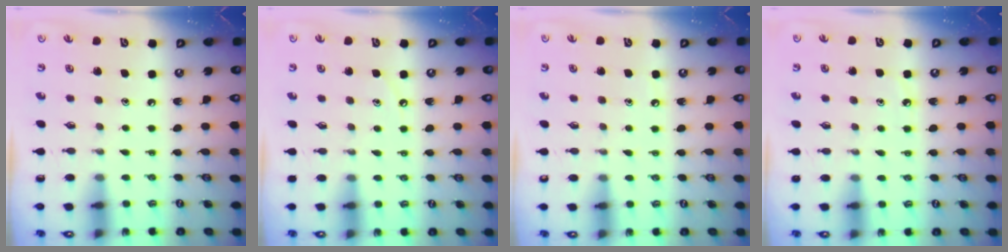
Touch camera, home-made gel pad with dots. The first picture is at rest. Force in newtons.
{"total": 2.7, "press": 2.7, "slide": 0.5}
{"total": 3.0, "press": 3.0, "slide": 0.4}
{"total": 3.7, "press": 3.7, "slide": 0.5}